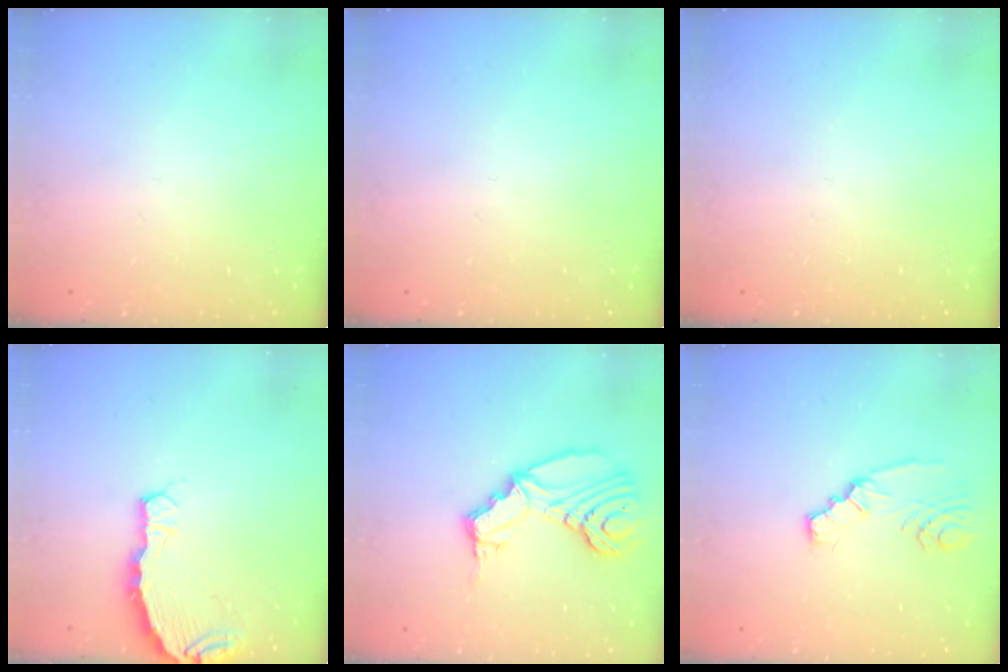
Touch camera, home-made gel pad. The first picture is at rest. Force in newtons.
{"total": 0.0}
{"total": 0.0}
{"total": 5.5, "press": 5.5, "slide": 0.1}
{"total": 14.1, "press": 13.9, "slide": 2.7}
{"total": 3.4, "press": 3.4, "slide": 0.5}